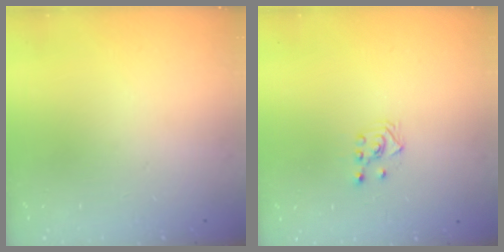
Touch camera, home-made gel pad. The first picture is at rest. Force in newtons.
{"total": 3.7, "press": 3.7, "slide": 0.7}